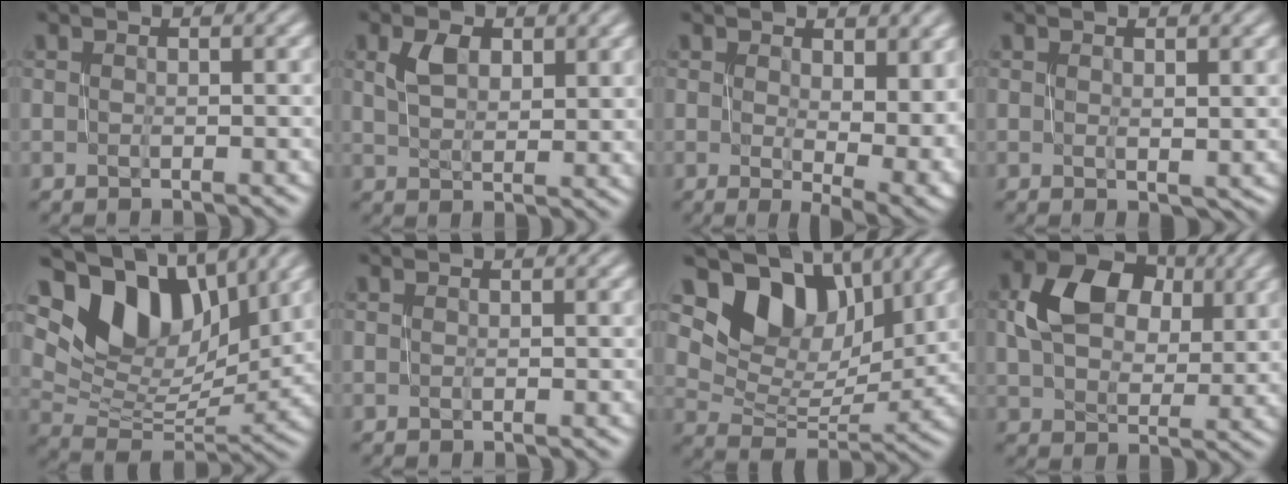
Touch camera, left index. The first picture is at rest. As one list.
[{"total": 3.5, "force": [1.8, 1.9, 2.3], "torque": [-0.043, 0.006, 0.035]}, {"total": 8.0, "force": [0.5, 4.3, 6.8], "torque": [-0.089, -0.009, 0.015]}, {"total": 1.1, "force": [0.3, 0.4, 1.0], "torque": [-0.015, 0.003, 0.007]}, {"total": 10.7, "force": [6.7, 6.0, 5.9], "torque": [-0.101, 0.004, 0.123]}, {"total": 0.0}, {"total": 8.9, "force": [6.0, 5.3, 4.0], "torque": [-0.061, -0.001, 0.105]}, {"total": 7.9, "force": [2.7, 5.5, 5.0], "torque": [-0.097, 0.008, 0.047]}]